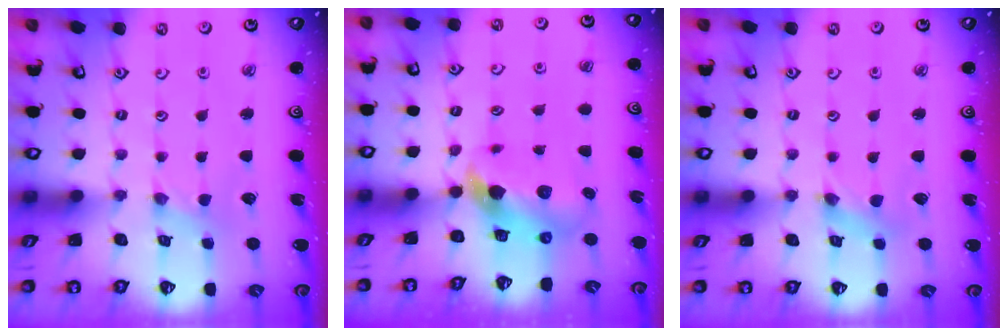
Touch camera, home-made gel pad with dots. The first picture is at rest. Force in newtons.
{"total": 7.6, "press": 7.5, "slide": 1.1}
{"total": 1.2, "press": 1.1, "slide": 0.2}